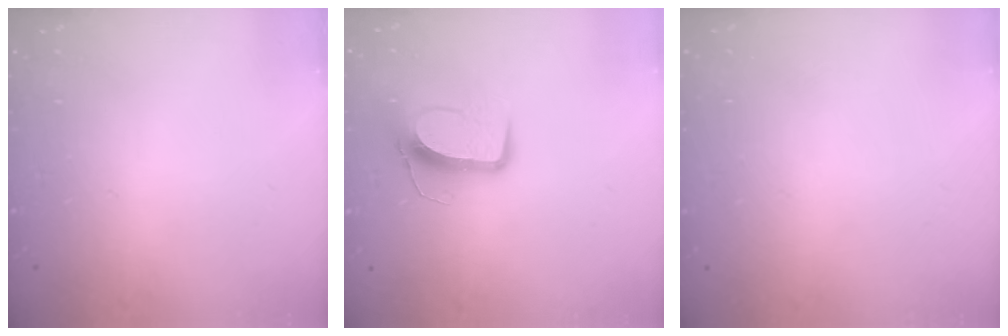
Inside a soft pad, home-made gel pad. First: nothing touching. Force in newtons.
{"total": 10.5, "press": 10.5, "slide": 0.8}
{"total": 0.0}